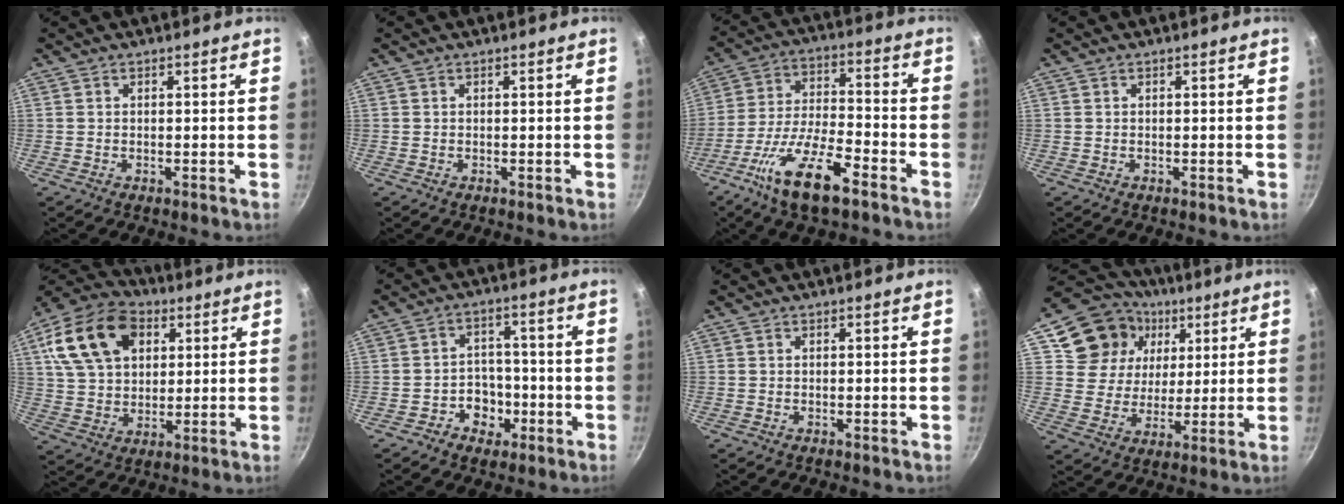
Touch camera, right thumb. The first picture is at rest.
{"total": 0.0}
{"total": 14.9, "force": [-8.6, 4.6, 11.2], "torque": [-0.217, 0.036, -0.165]}
{"total": 0.0}
{"total": 18.4, "force": [6.6, 12.7, 11.5], "torque": [-0.191, 0.006, 0.112]}
{"total": 6.5, "force": [-2.8, 5.4, 2.3], "torque": [0.002, 0.032, -0.039]}
{"total": 0.0}
{"total": 15.8, "force": [6.1, 13.4, 5.7], "torque": [-0.078, -0.002, 0.102]}